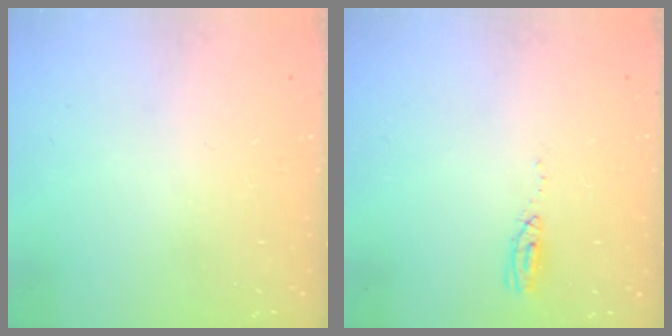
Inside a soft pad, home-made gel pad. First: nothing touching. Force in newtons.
{"total": 3.6, "press": 3.2, "slide": 1.5}